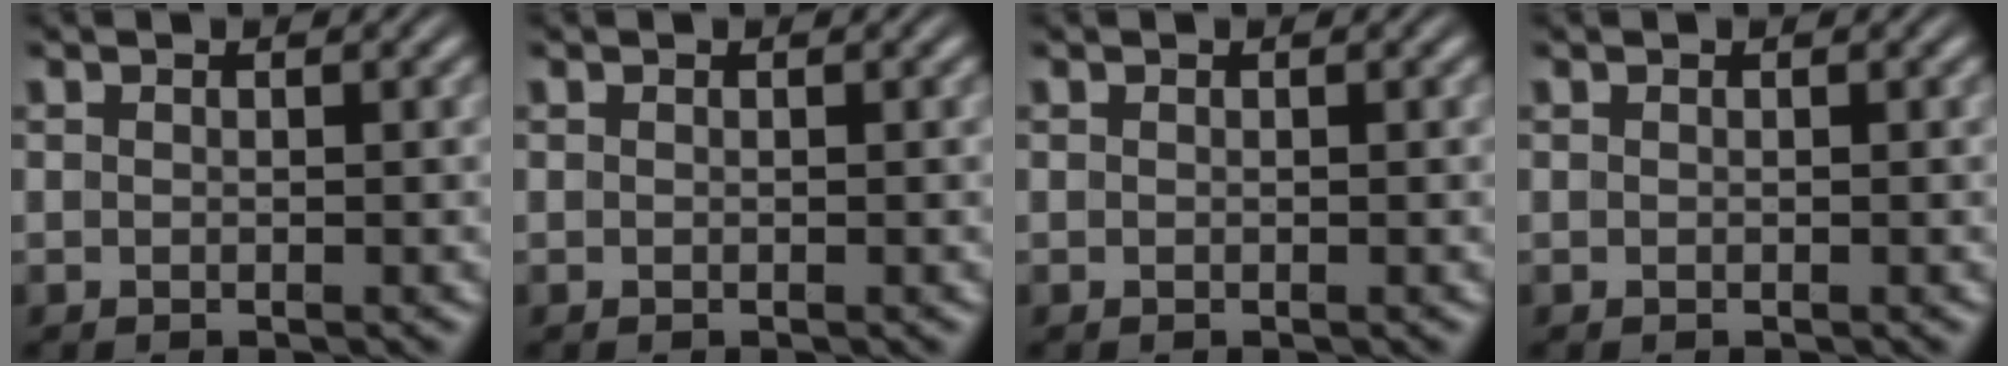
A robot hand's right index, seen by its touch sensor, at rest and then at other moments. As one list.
[{"total": 0.0}, {"total": 0.0}, {"total": 0.0}]